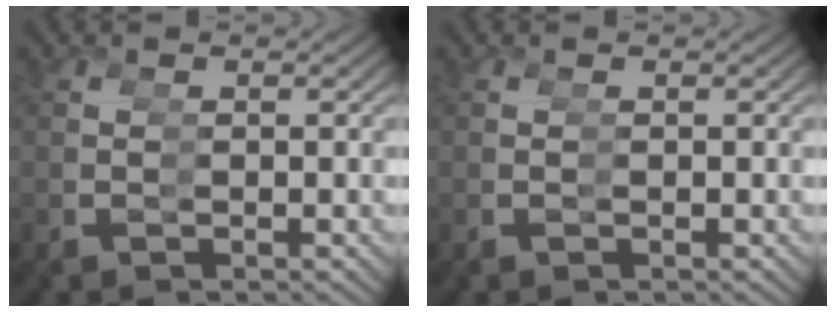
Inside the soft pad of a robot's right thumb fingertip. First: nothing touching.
{"total": 0.0}